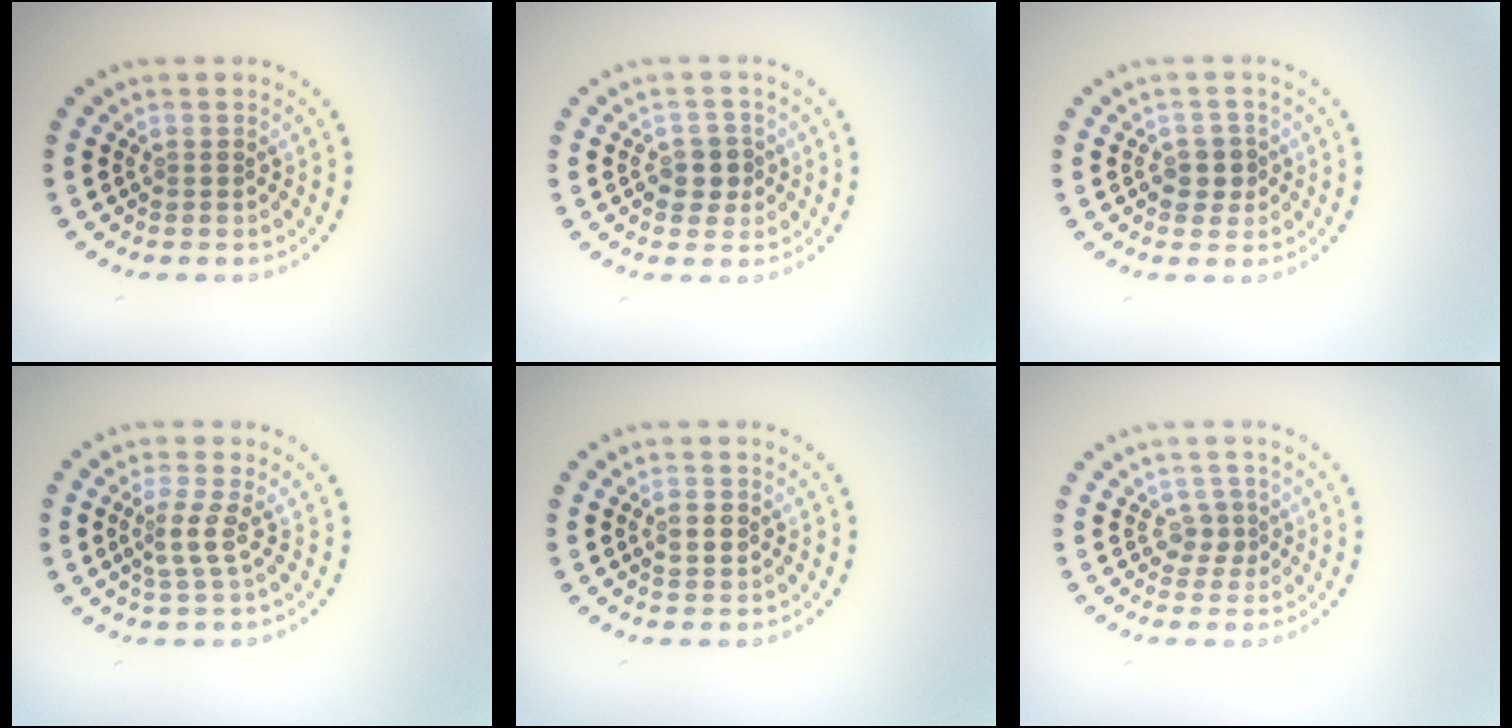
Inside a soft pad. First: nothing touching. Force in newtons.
{"total": 2.0, "press": 1.9, "slide": 0.7}
{"total": 1.7, "press": 1.6, "slide": 0.6}
{"total": 2.1, "press": 1.5, "slide": 1.5}
{"total": 0.9, "press": 0.9, "slide": 0.0}
{"total": 1.6, "press": 1.2, "slide": 1.1}